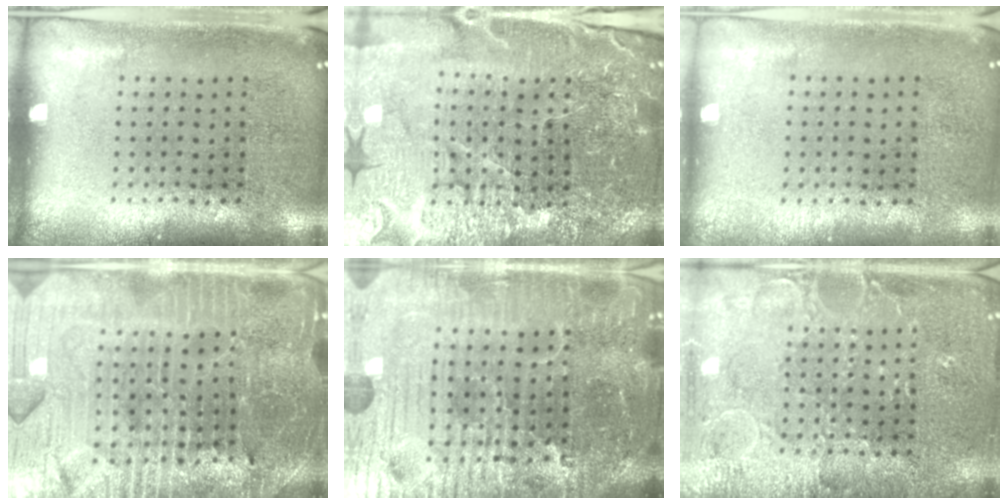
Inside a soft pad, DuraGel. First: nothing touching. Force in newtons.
{"total": 4.9, "press": 4.7, "slide": 1.4}
{"total": 0.0}
{"total": 4.8, "press": 4.5, "slide": 1.6}
{"total": 7.1, "press": 6.4, "slide": 3.2}
{"total": 4.2, "press": 4.1, "slide": 0.5}